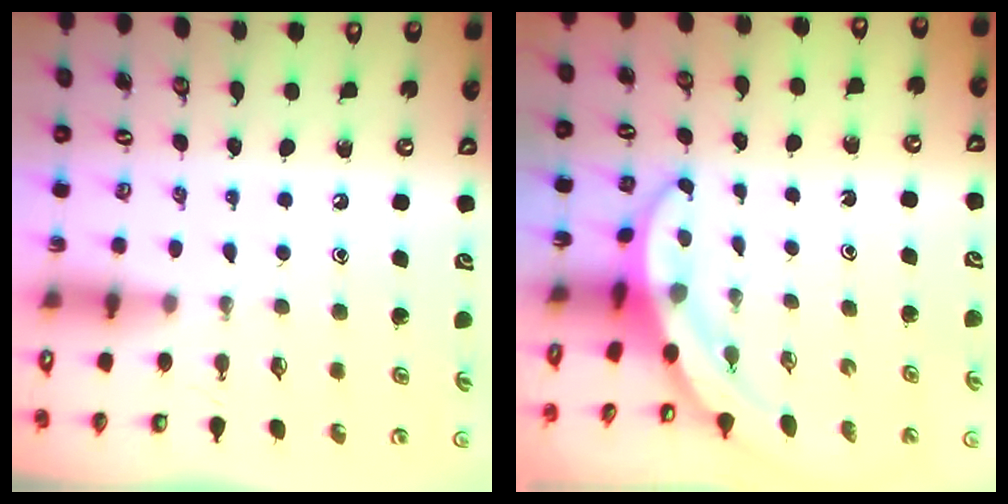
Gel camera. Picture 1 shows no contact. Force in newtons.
{"total": 3.4, "press": 3.4, "slide": 0.1}